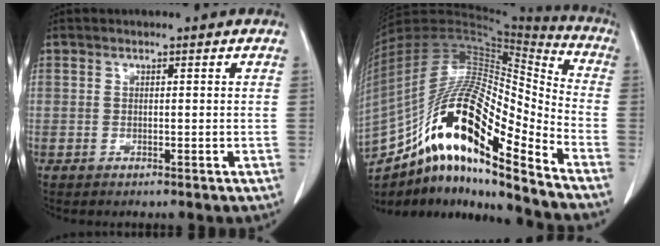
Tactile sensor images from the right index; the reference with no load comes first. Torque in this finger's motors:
{"motor_torque": [1.14, -0.83, 1.05, 0.21]}